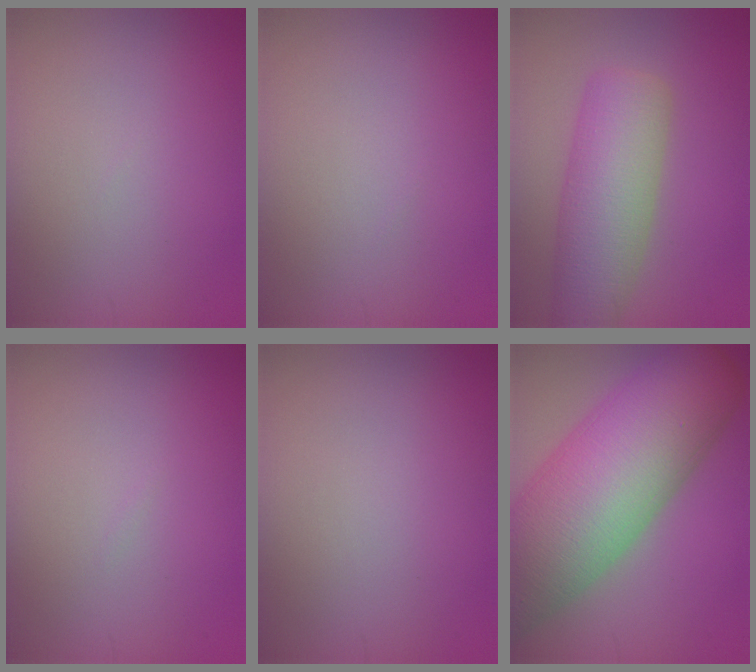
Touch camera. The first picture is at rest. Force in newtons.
{"total": 0.0}
{"total": 7.1, "press": 7.1, "slide": 0.4}
{"total": 0.0}
{"total": 0.0}
{"total": 15.7, "press": 15.7, "slide": 0.8}